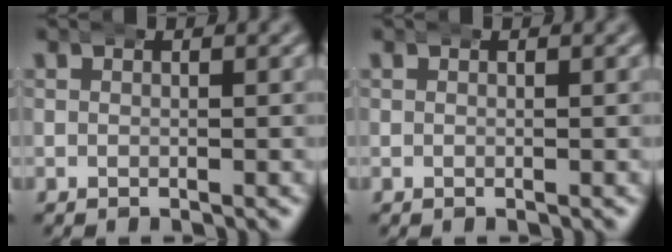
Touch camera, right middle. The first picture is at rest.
{"total": 0.0}